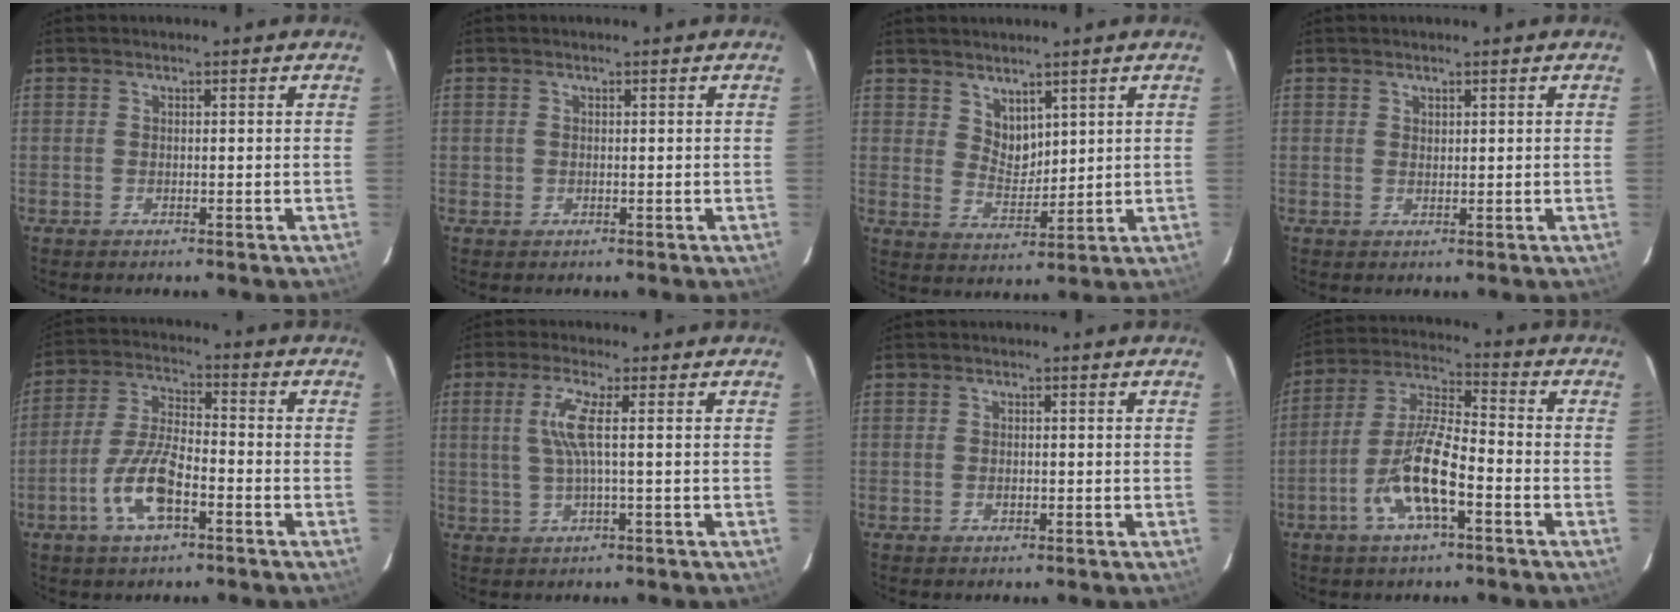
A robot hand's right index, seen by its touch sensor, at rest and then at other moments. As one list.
[{"total": 0.6, "force": [-0.1, 0.6, 0.1], "torque": [0.000, 0.001, -0.001]}, {"total": 4.8, "force": [3.5, 2.7, 1.8], "torque": [-0.022, -0.003, 0.070]}, {"total": 0.8, "force": [0.6, 0.5, 0.1], "torque": [-0.001, 0.002, 0.012]}, {"total": 10.4, "force": [-4.7, 3.5, 8.6], "torque": [-0.184, 0.000, -0.090]}, {"total": 5.2, "force": [0.7, -0.3, 5.2], "torque": [-0.103, -0.001, 0.019]}, {"total": 1.1, "force": [-0.3, 0.7, 0.7], "torque": [-0.013, 0.002, -0.005]}, {"total": 11.9, "force": [-5.0, 2.8, 10.5], "torque": [-0.218, -0.001, -0.099]}]